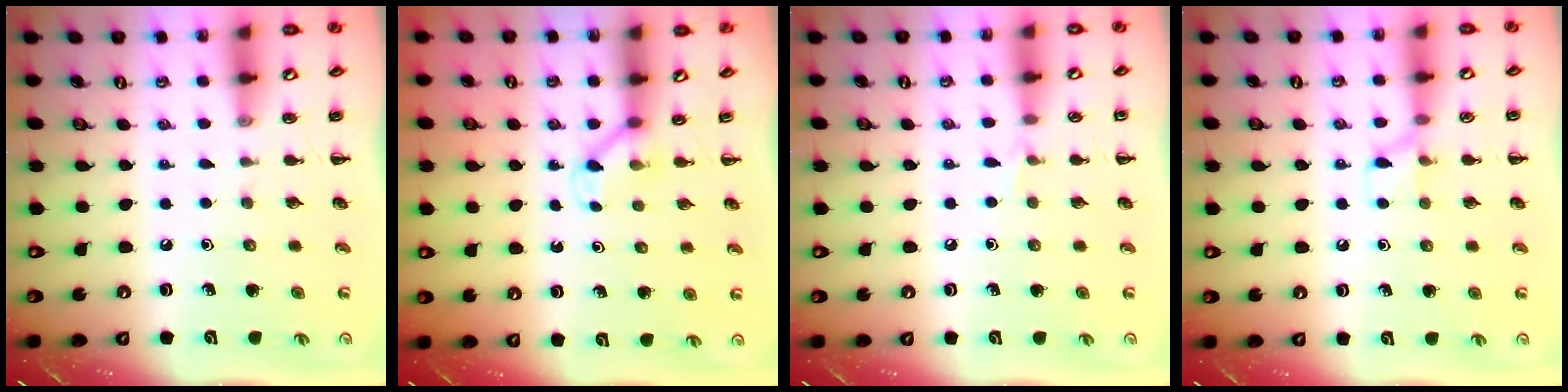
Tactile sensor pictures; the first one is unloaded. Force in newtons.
{"total": 3.5, "press": 3.4, "slide": 1.0}
{"total": 3.9, "press": 3.7, "slide": 1.3}
{"total": 5.9, "press": 5.8, "slide": 0.8}